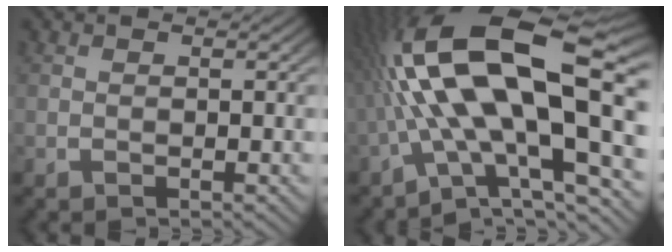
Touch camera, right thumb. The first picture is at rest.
{"total": 15.9, "force": [0.2, 9.2, 13.0], "torque": [-0.270, -0.035, 0.020]}